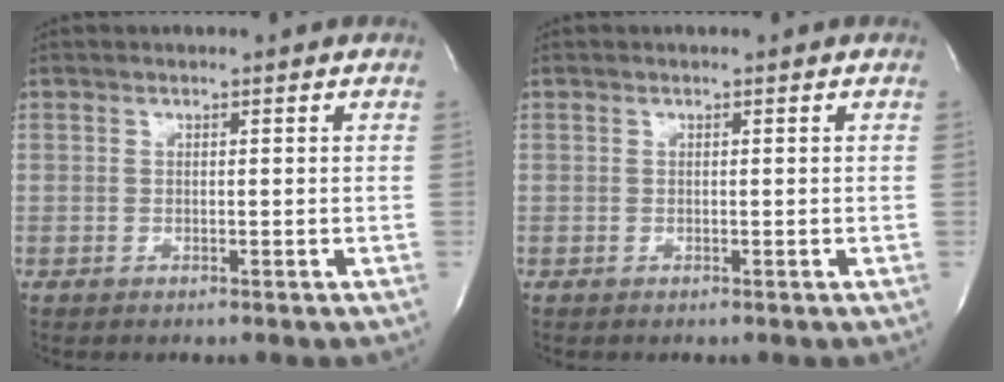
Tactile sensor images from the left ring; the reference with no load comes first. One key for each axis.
{"total": 0.0}